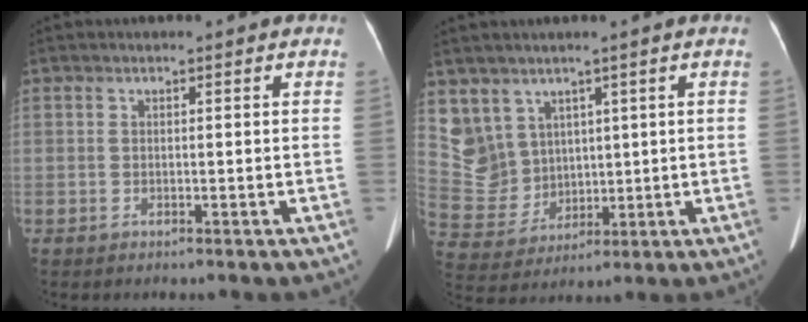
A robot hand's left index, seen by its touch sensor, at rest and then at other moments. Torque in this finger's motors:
{"motor_torque": [0.18, -0.10, 0.05, -0.01]}